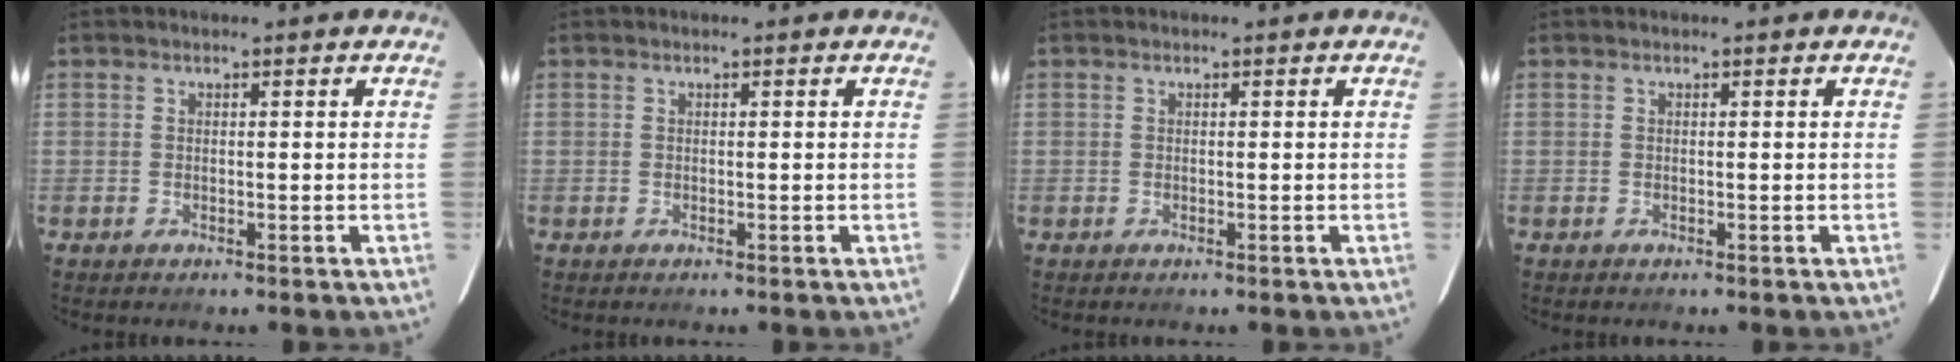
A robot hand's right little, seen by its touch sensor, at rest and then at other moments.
{"total": 0.0}
{"total": 0.0}
{"total": 0.0}